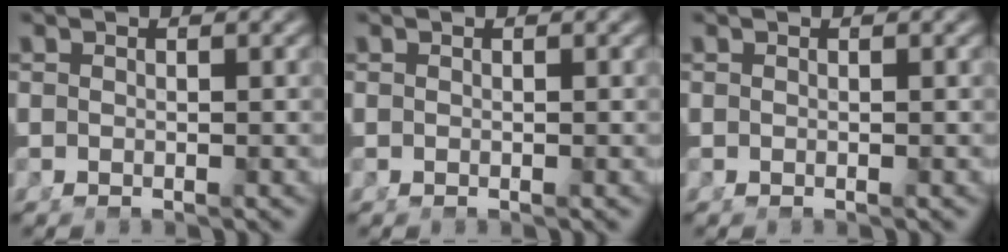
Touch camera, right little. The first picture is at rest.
{"total": 0.0}
{"total": 0.0}